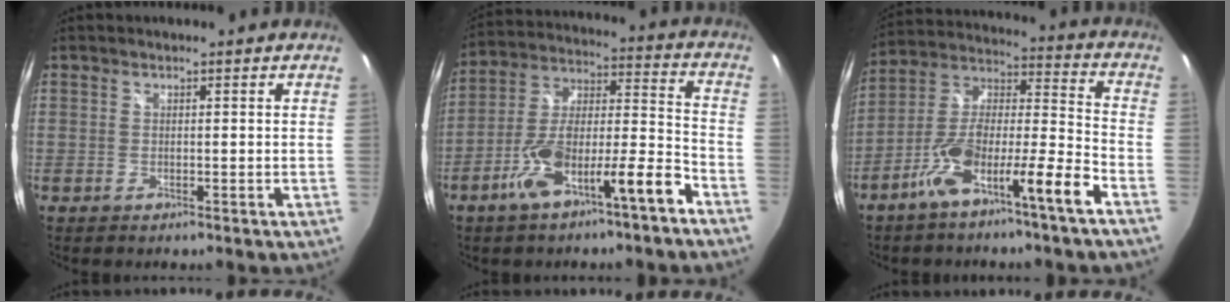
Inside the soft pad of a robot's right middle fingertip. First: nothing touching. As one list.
[{"total": 14.8, "force": [-9.0, 2.7, 11.4], "torque": [-0.200, 0.007, -0.152]}, {"total": 14.0, "force": [-8.5, 0.8, 11.1], "torque": [-0.197, 0.005, -0.152]}]